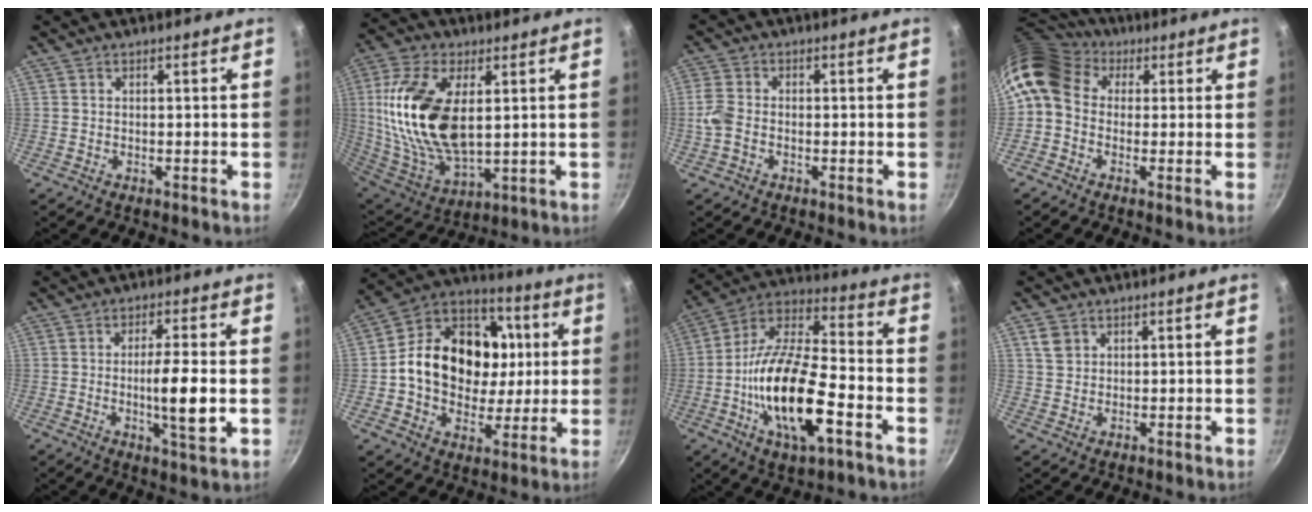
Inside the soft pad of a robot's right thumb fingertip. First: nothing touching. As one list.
[{"total": 21.6, "force": [3.7, 11.4, 18.0], "torque": [-0.358, -0.017, 0.075]}, {"total": 4.2, "force": [-1.1, 2.9, 2.8], "torque": [-0.065, 0.010, -0.031]}, {"total": 12.1, "force": [2.9, 9.5, 7.0], "torque": [-0.131, 0.025, 0.031]}, {"total": 8.7, "force": [-1.0, 1.4, 8.5], "torque": [-0.145, 0.000, -0.017]}, {"total": 22.2, "force": [1.9, 17.5, 13.5], "torque": [-0.203, 0.023, 0.023]}, {"total": 20.6, "force": [-6.3, 8.1, 17.9], "torque": [-0.327, 0.028, -0.131]}, {"total": 3.2, "force": [1.4, 2.5, 1.3], "torque": [-0.013, 0.000, 0.029]}]